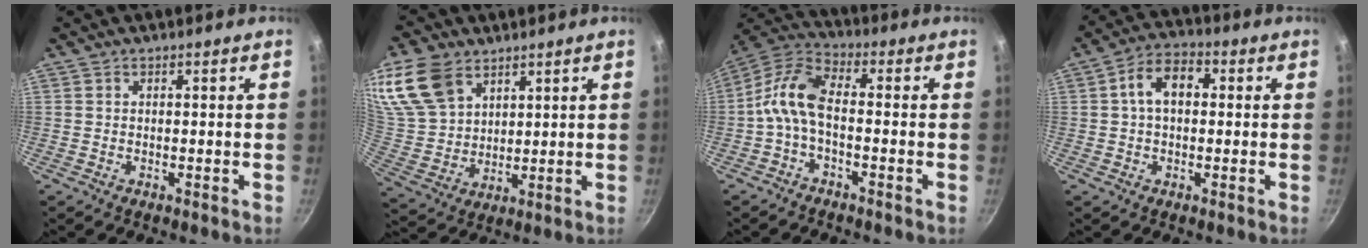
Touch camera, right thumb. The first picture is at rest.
{"total": 15.3, "force": [8.6, 10.0, 7.7], "torque": [-0.157, -0.014, 0.184]}
{"total": 8.9, "force": [-2.0, 4.2, 7.6], "torque": [-0.166, 0.039, -0.056]}
{"total": 7.7, "force": [1.0, 5.0, 5.8], "torque": [-0.081, 0.023, 0.004]}